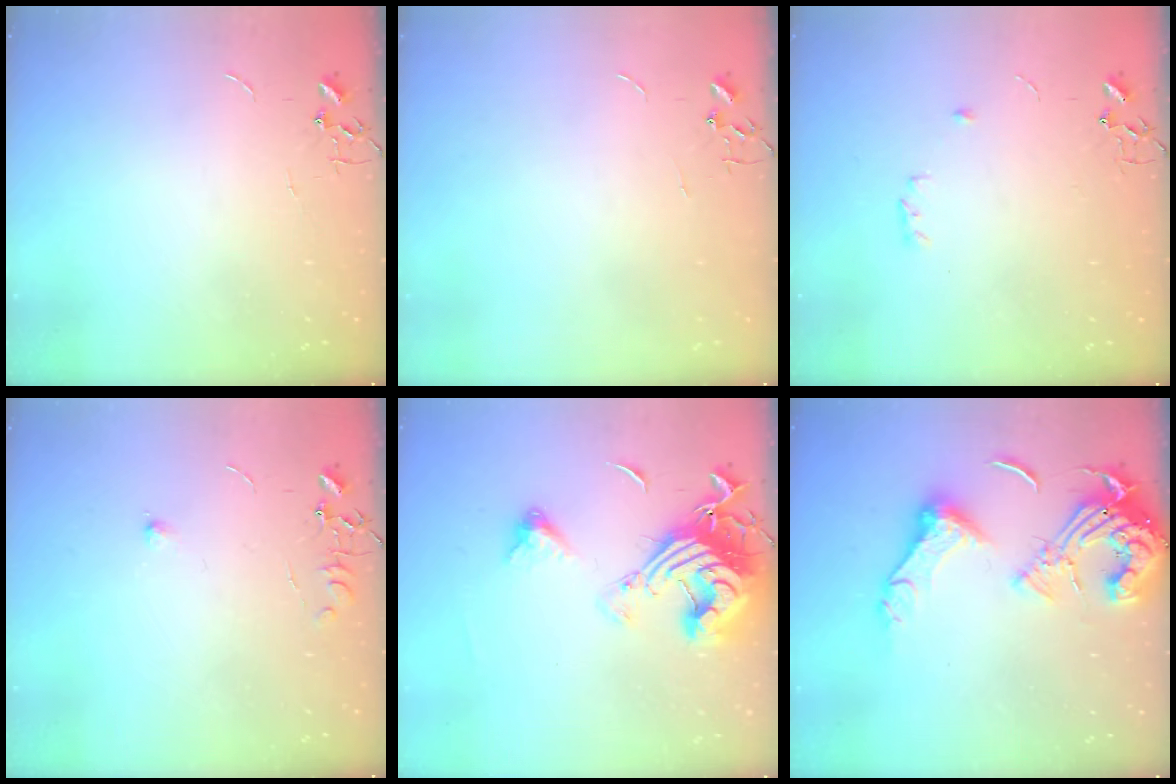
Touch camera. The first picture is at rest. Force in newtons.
{"total": 0.0}
{"total": 4.0, "press": 3.8, "slide": 1.3}
{"total": 5.8, "press": 5.8, "slide": 0.7}
{"total": 18.1, "press": 18.0, "slide": 2.0}
{"total": 17.5, "press": 17.4, "slide": 1.9}